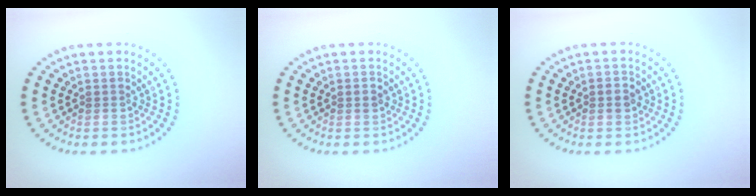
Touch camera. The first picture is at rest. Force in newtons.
{"total": 1.0, "press": 1.0, "slide": 0.1}
{"total": 0.9, "press": 0.9, "slide": 0.0}